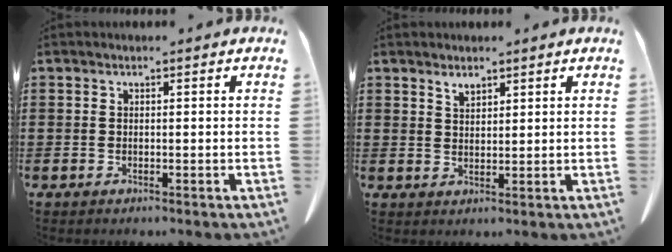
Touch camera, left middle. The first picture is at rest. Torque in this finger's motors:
{"motor_torque": [0.08, 0.06, 0.00, 0.02]}